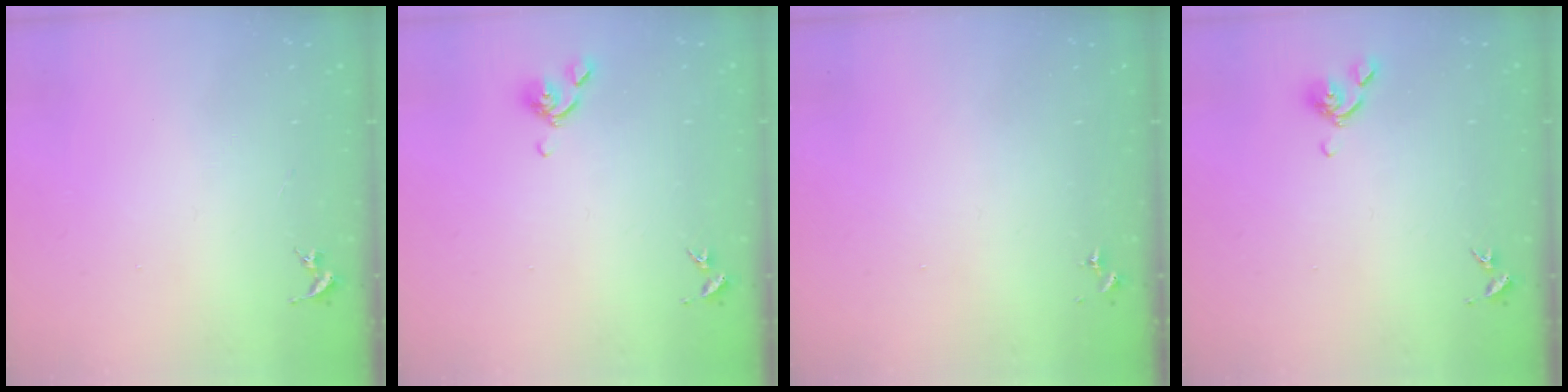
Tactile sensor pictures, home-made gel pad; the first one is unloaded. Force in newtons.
{"total": 6.8, "press": 6.7, "slide": 0.9}
{"total": 0.0}
{"total": 6.8, "press": 6.7, "slide": 0.9}